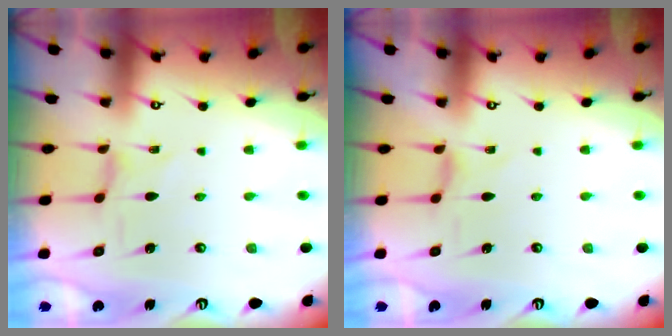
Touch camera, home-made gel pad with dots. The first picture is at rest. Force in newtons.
{"total": 0.0}